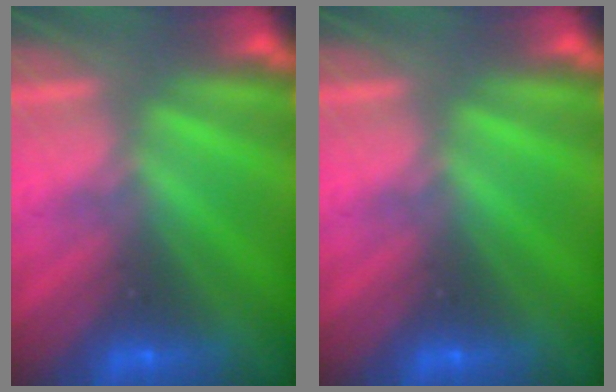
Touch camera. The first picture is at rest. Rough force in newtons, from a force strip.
{"total": 0.0}